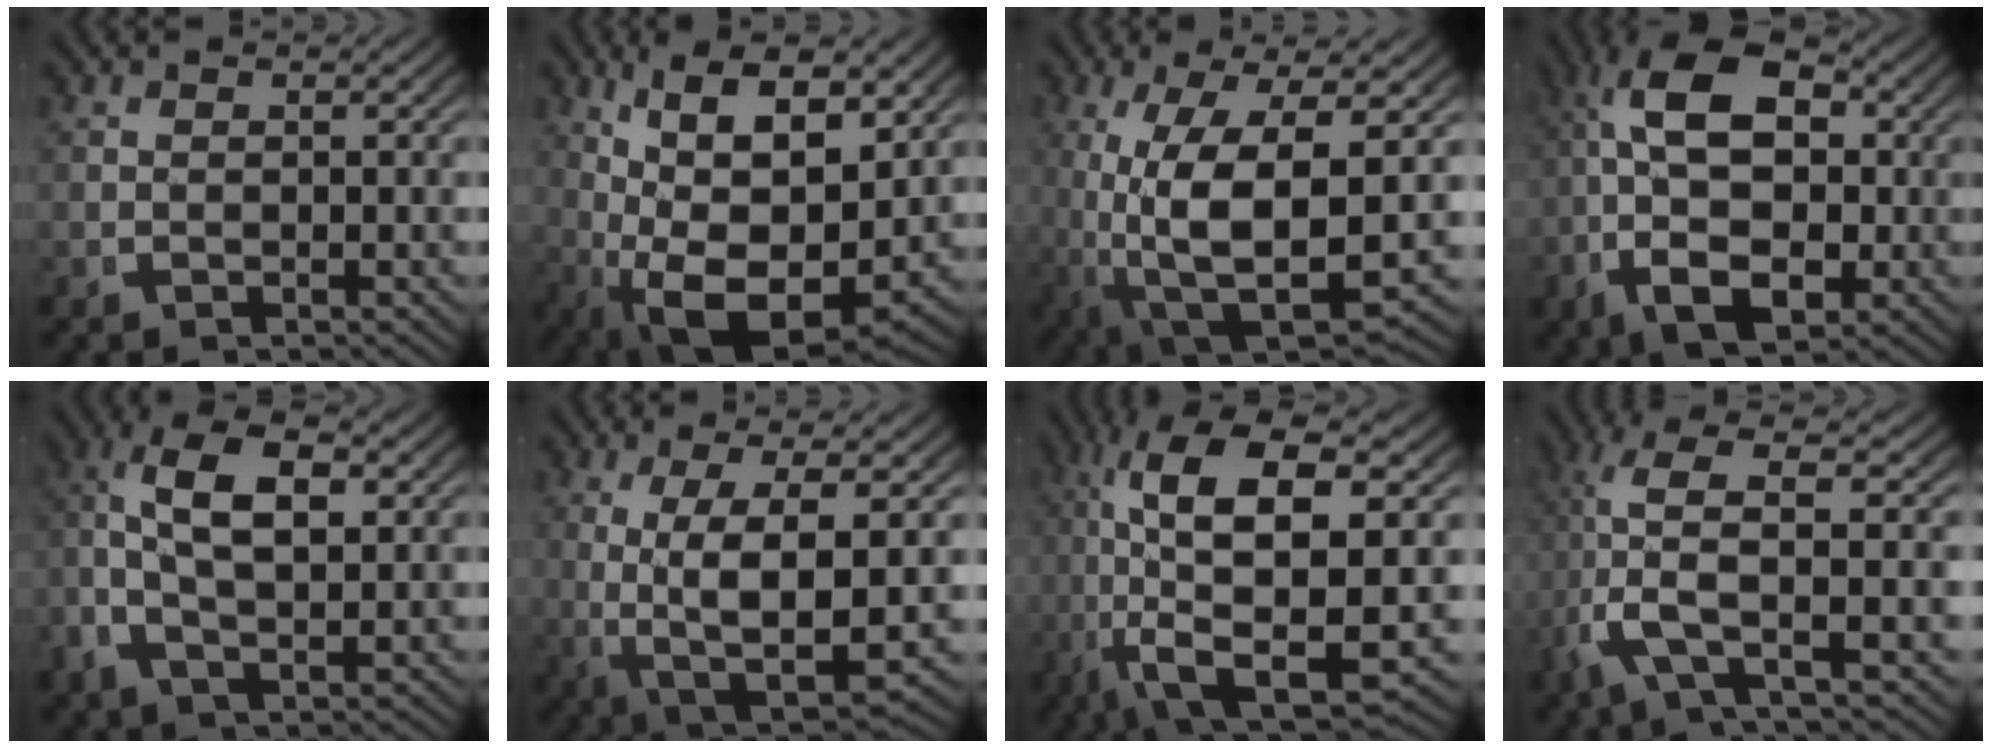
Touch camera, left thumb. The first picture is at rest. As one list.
[{"total": 13.3, "force": [-0.4, 7.7, 10.9], "torque": [-0.220, -0.053, 0.029]}, {"total": 14.1, "force": [-1.7, 7.3, 12.0], "torque": [-0.239, -0.052, 0.005]}, {"total": 13.2, "force": [0.0, 8.3, 10.3], "torque": [-0.210, -0.036, 0.013]}, {"total": 7.6, "force": [0.7, 4.3, 6.2], "torque": [-0.144, -0.015, 0.021]}, {"total": 10.0, "force": [-1.0, 4.9, 8.6], "torque": [-0.190, -0.047, 0.019]}, {"total": 15.4, "force": [-1.7, 7.9, 13.2], "torque": [-0.297, -0.062, 0.010]}, {"total": 8.5, "force": [0.9, 3.3, 7.7], "torque": [-0.183, -0.017, 0.024]}]